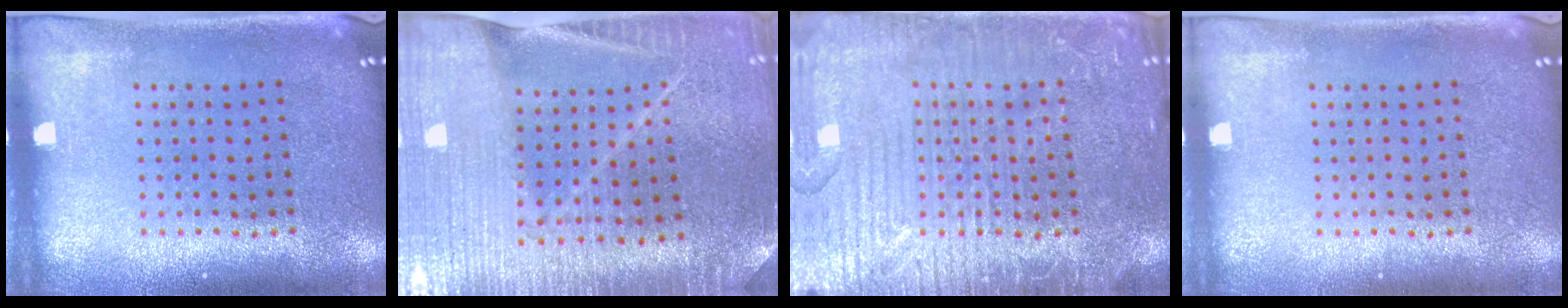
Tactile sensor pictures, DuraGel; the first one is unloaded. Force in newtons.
{"total": 3.1, "press": 3.1, "slide": 0.3}
{"total": 4.0, "press": 4.0, "slide": 0.6}
{"total": 0.0}